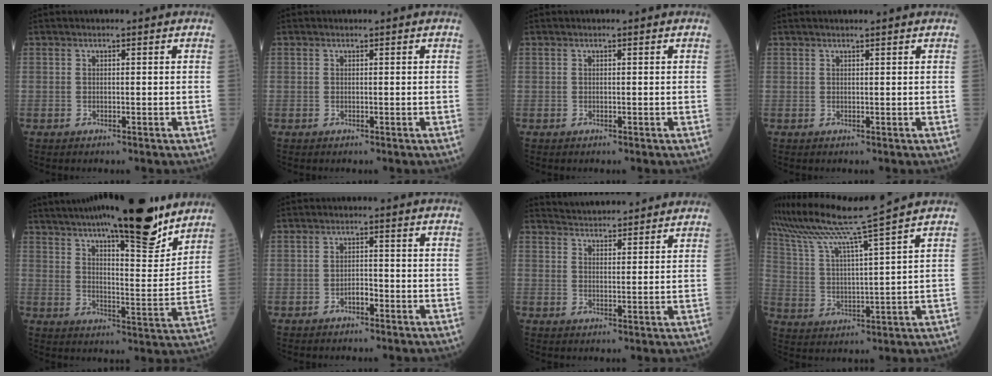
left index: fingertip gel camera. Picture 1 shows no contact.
{"total": 0.0}
{"total": 0.0}
{"total": 2.2, "force": [1.8, -0.3, 1.1], "torque": [-0.013, 0.012, 0.023]}
{"total": 21.1, "force": [16.5, 3.4, 12.6], "torque": [-0.196, -0.005, 0.235]}
{"total": 2.0, "force": [-1.6, 0.5, 1.0], "torque": [-0.014, -0.002, -0.027]}
{"total": 12.0, "force": [11.3, 1.6, 3.5], "torque": [-0.052, 0.015, 0.151]}
{"total": 13.4, "force": [11.4, -3.5, 6.0], "torque": [-0.122, -0.018, 0.197]}